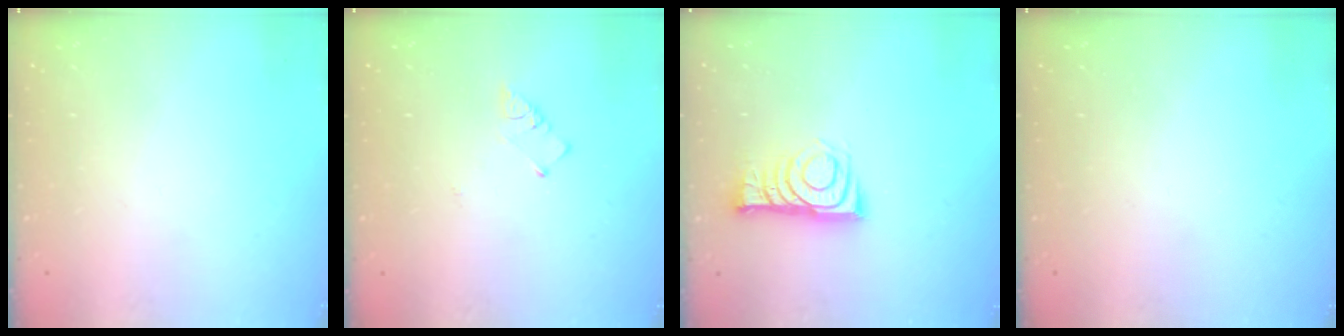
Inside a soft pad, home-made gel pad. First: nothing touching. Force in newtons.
{"total": 3.5, "press": 3.5, "slide": 0.4}
{"total": 9.5, "press": 9.5, "slide": 0.3}
{"total": 0.0}